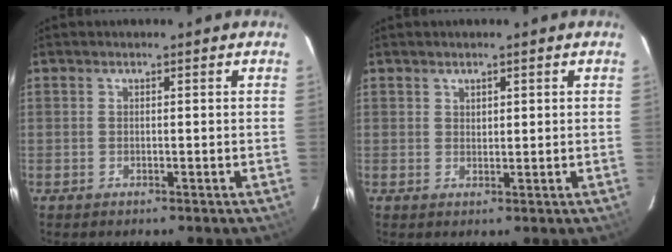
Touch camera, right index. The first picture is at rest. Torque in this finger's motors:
{"motor_torque": [-0.13, 0.16, -0.03, 0.00]}